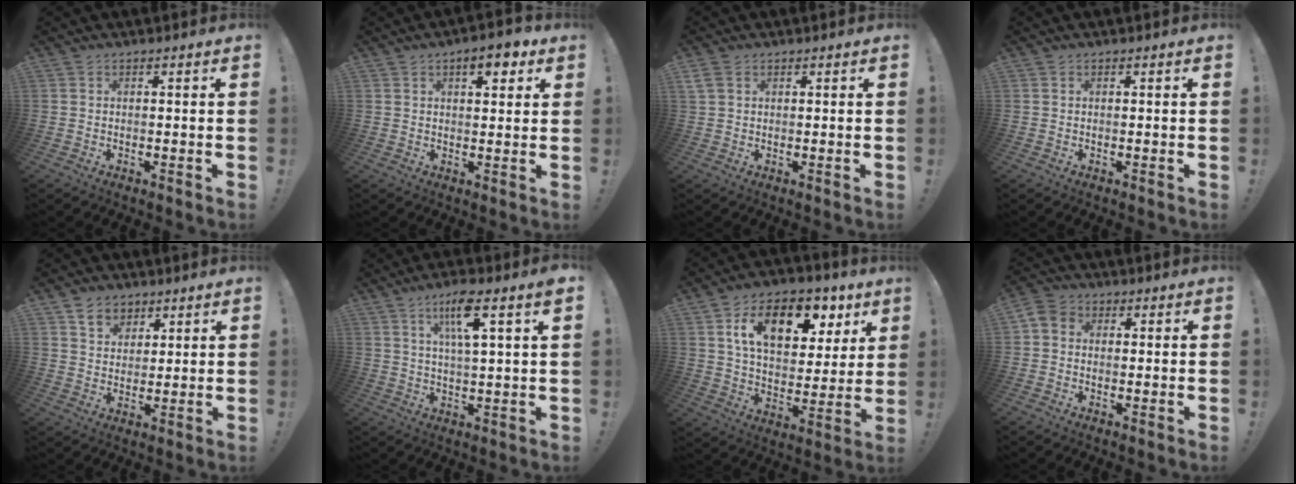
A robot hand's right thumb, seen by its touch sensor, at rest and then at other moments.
{"total": 6.7, "force": [3.5, 2.9, 5.0], "torque": [-0.056, -0.010, 0.054]}
{"total": 3.1, "force": [1.6, 2.0, 1.8], "torque": [-0.041, 0.004, 0.035]}
{"total": 0.0}
{"total": 7.6, "force": [4.7, 5.7, 1.7], "torque": [-0.023, -0.027, 0.091]}
{"total": 10.0, "force": [4.7, 1.6, 8.6], "torque": [-0.141, -0.008, 0.073]}
{"total": 17.0, "force": [8.2, 10.0, 11.1], "torque": [-0.162, -0.036, 0.139]}
{"total": 4.6, "force": [0.4, 3.9, 2.4], "torque": [-0.048, 0.007, 0.009]}